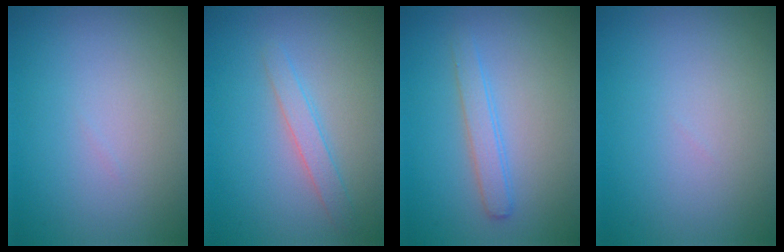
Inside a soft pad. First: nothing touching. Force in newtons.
{"total": 1.8, "press": 1.8, "slide": 0.1}
{"total": 2.0, "press": 2.0, "slide": 0.0}
{"total": 0.0}